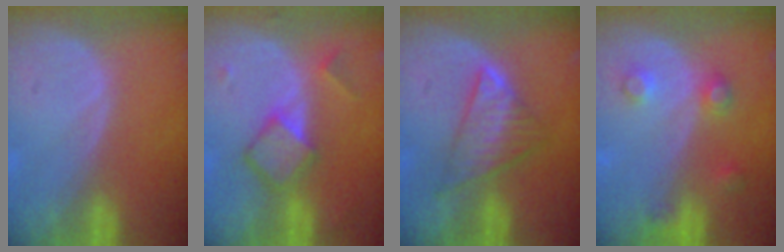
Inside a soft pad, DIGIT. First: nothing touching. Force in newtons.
{"total": 5.3, "press": 5.3, "slide": 0.1}
{"total": 5.8, "press": 5.7, "slide": 1.1}
{"total": 3.8, "press": 3.8, "slide": 0.1}